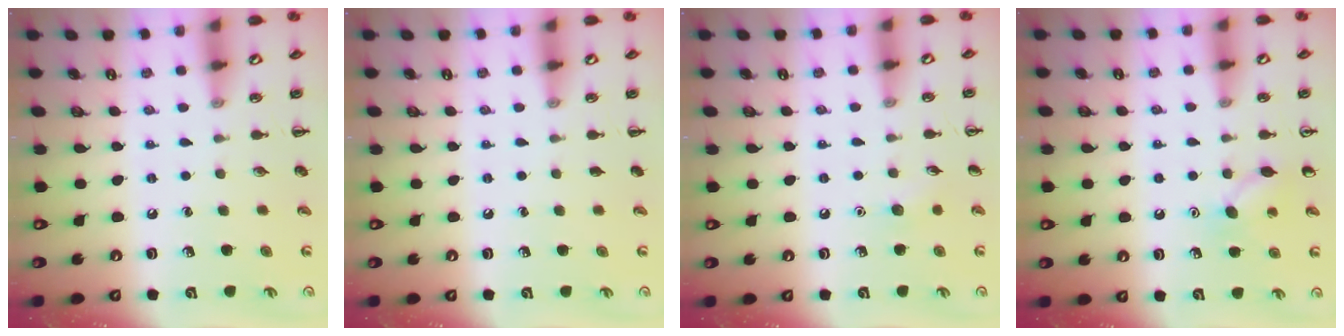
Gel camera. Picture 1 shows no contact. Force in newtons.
{"total": 0.0}
{"total": 4.7, "press": 4.5, "slide": 1.2}
{"total": 6.8, "press": 6.7, "slide": 1.5}